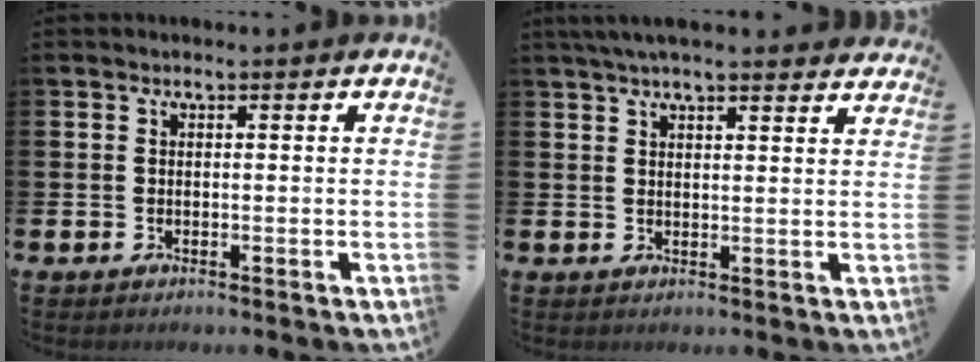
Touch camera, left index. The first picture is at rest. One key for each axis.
{"total": 4.4, "fx": 4.0, "fy": 0.4, "fz": 1.6, "tx": -0.037, "ty": -0.010, "tz": 0.073}